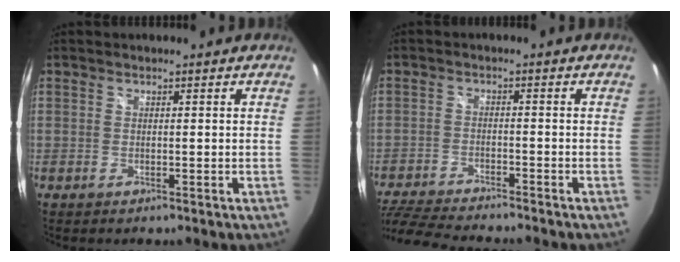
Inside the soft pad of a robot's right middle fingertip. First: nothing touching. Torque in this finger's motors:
{"motor_torque": [1.04, -1.10, 0.23, 0.06]}